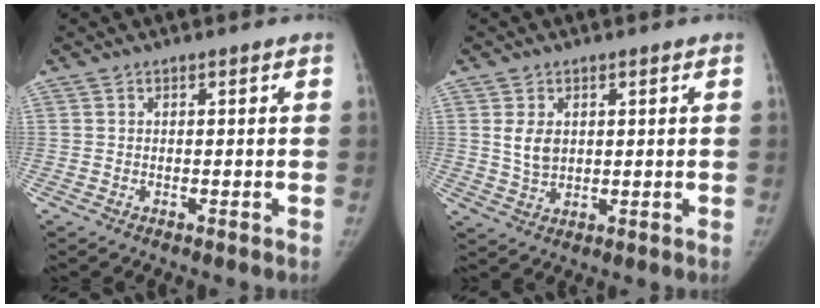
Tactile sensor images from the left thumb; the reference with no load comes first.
{"total": 4.4, "force": [1.1, 3.2, 2.9], "torque": [-0.039, -0.010, 0.030]}